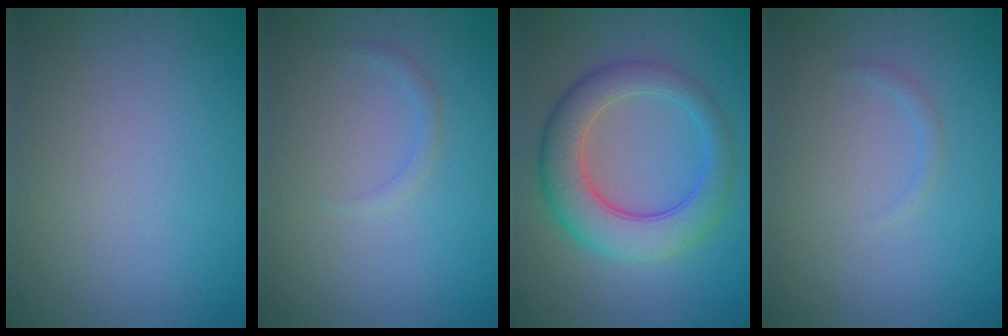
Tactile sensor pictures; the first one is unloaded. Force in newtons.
{"total": 0.9, "press": 0.9, "slide": 0.1}
{"total": 6.5, "press": 6.5, "slide": 0.1}
{"total": 0.7, "press": 0.7, "slide": 0.1}